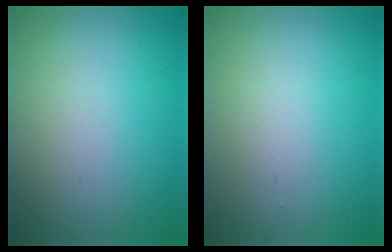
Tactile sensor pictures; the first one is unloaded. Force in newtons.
{"total": 0.7, "press": 0.7, "slide": 0.0}